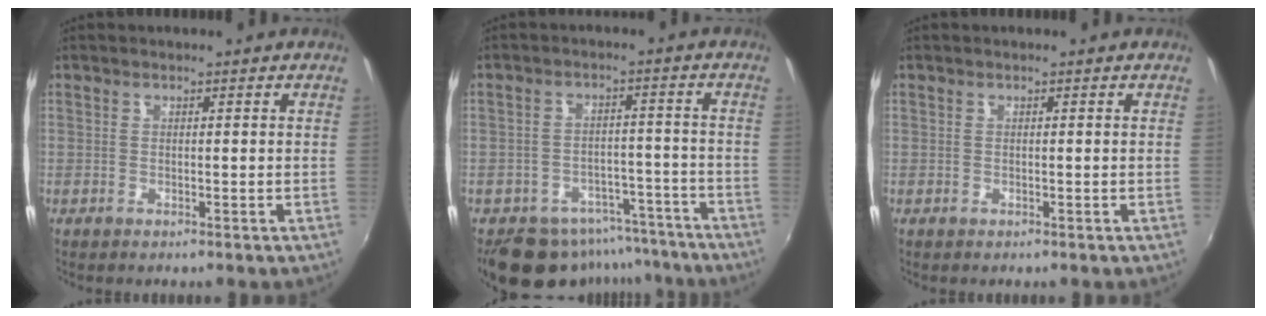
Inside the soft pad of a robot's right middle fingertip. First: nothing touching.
{"total": 14.3, "force": [-11.8, 7.0, 4.0], "torque": [-0.085, 0.026, -0.146]}
{"total": 0.0}